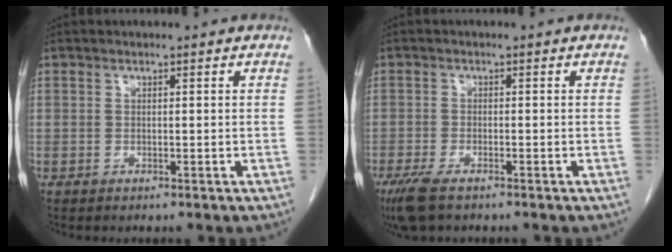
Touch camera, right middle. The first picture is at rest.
{"total": 4.9, "force": [-3.4, 1.3, 3.2], "torque": [-0.069, -0.013, -0.058]}